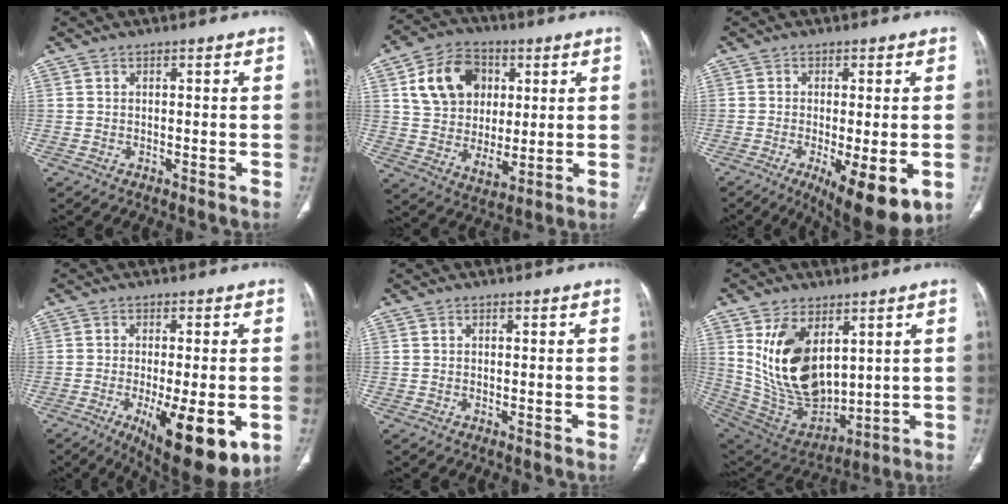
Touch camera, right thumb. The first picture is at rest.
{"total": 15.6, "force": [4.8, 11.8, 9.0], "torque": [-0.124, -0.010, 0.088]}
{"total": 12.0, "force": [-4.4, 3.7, 10.5], "torque": [-0.147, -0.016, -0.057]}
{"total": 15.5, "force": [-5.0, 5.0, 13.8], "torque": [-0.175, -0.018, -0.059]}
{"total": 0.0}
{"total": 18.8, "force": [5.4, 11.4, 14.0], "torque": [-0.229, -0.031, 0.132]}